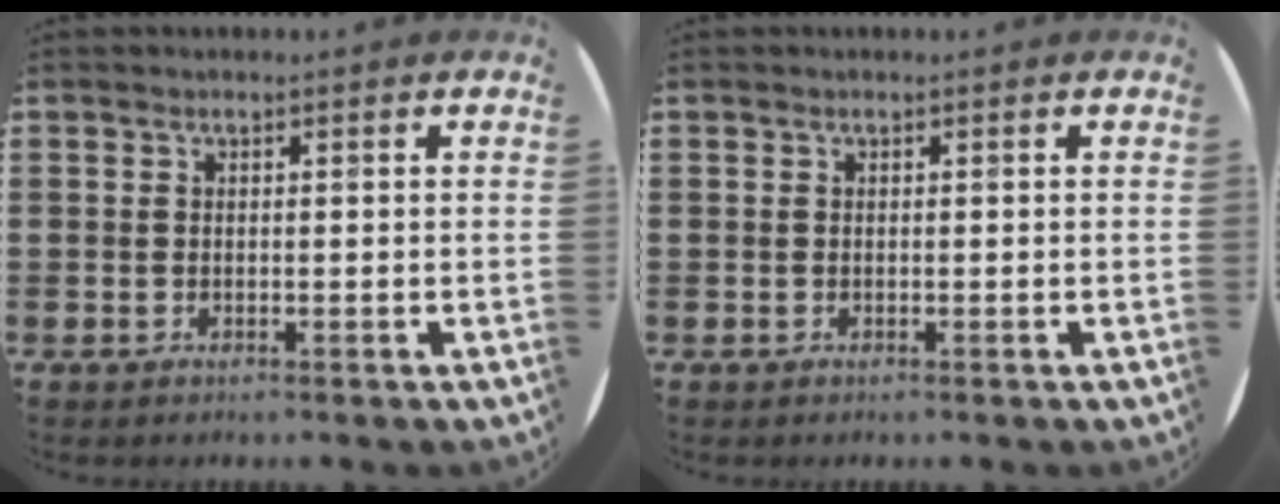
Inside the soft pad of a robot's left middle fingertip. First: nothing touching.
{"total": 0.0}